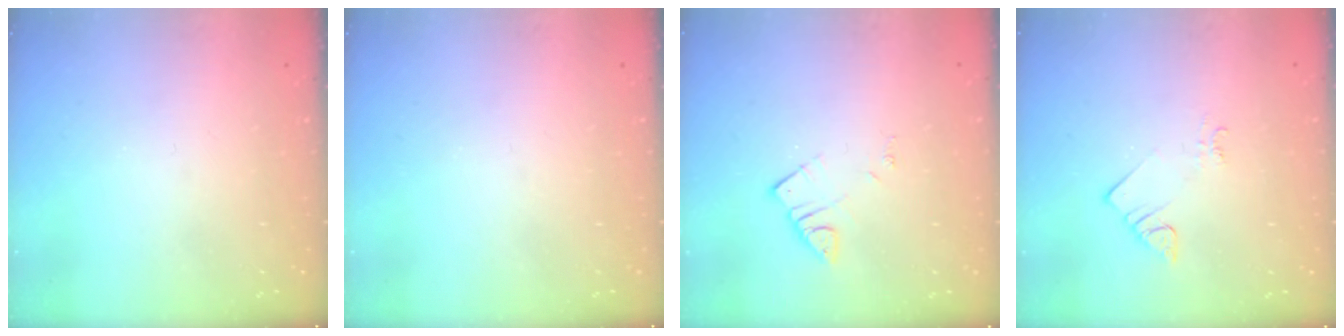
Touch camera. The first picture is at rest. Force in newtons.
{"total": 0.0}
{"total": 3.5, "press": 3.5, "slide": 0.4}
{"total": 2.1, "press": 2.0, "slide": 0.5}